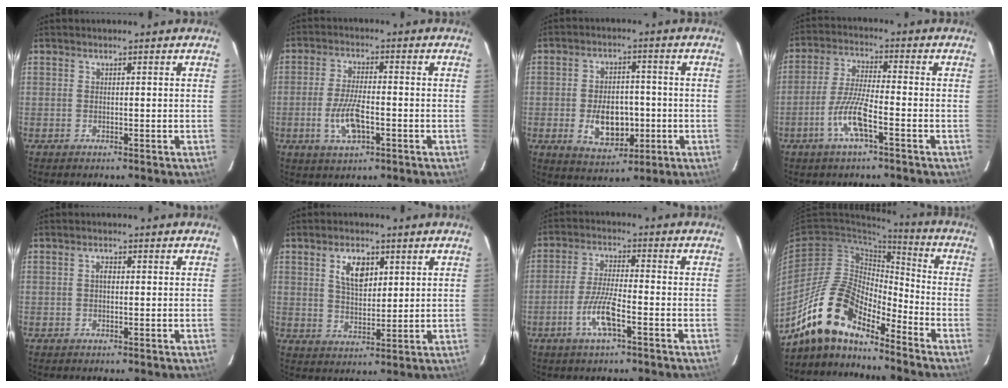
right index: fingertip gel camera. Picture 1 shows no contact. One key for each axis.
{"total": 7.6, "fx": -2.5, "fy": 2.8, "fz": 6.6, "tx": -0.137, "ty": -0.007, "tz": -0.044}
{"total": 9.8, "fx": -2.3, "fy": 6.3, "fz": 7.2, "tx": -0.136, "ty": 0.001, "tz": -0.022}
{"total": 7.8, "fx": -3.8, "fy": 0.9, "fz": 6.7, "tx": -0.143, "ty": -0.004, "tz": -0.074}
{"total": 1.2, "fx": 0.0, "fy": 0.7, "fz": 1.0, "tx": -0.018, "ty": 0.006, "tz": -0.002}
{"total": 6.7, "fx": 2.8, "fy": 3.5, "fz": 5.0, "tx": -0.088, "ty": 0.008, "tz": 0.054}
{"total": 7.2, "fx": -3.5, "fy": 1.1, "fz": 6.2, "tx": -0.130, "ty": -0.005, "tz": -0.067}
{"total": 14.9, "fx": -12.1, "fy": 4.5, "fz": 7.4, "tx": -0.139, "ty": 0.004, "tz": -0.242}